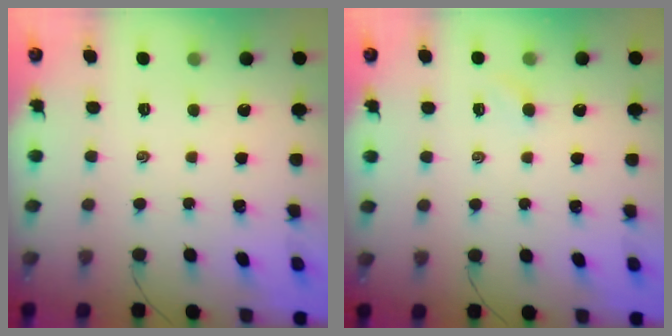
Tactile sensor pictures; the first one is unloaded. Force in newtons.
{"total": 2.6, "press": 2.5, "slide": 0.8}